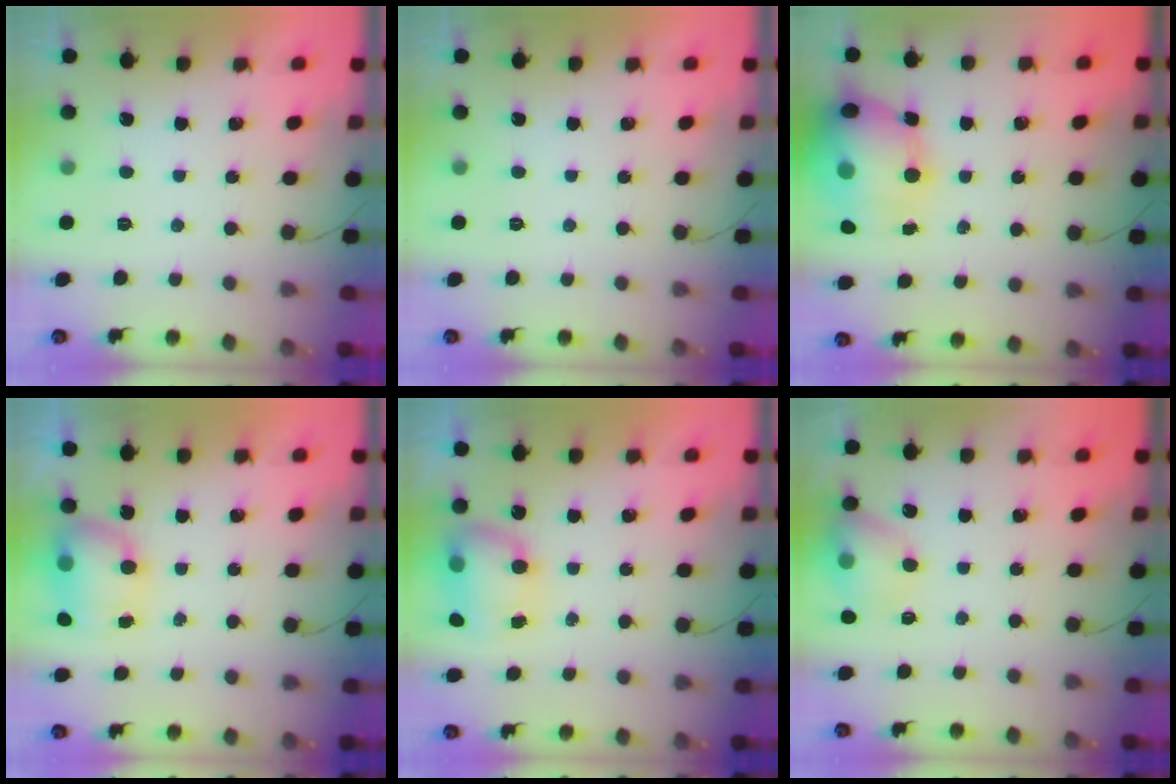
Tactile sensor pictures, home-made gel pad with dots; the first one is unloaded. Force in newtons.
{"total": 0.0}
{"total": 19.5, "press": 18.6, "slide": 5.9}
{"total": 7.8, "press": 7.5, "slide": 2.0}
{"total": 7.6, "press": 7.5, "slide": 1.2}
{"total": 11.3, "press": 11.2, "slide": 1.7}